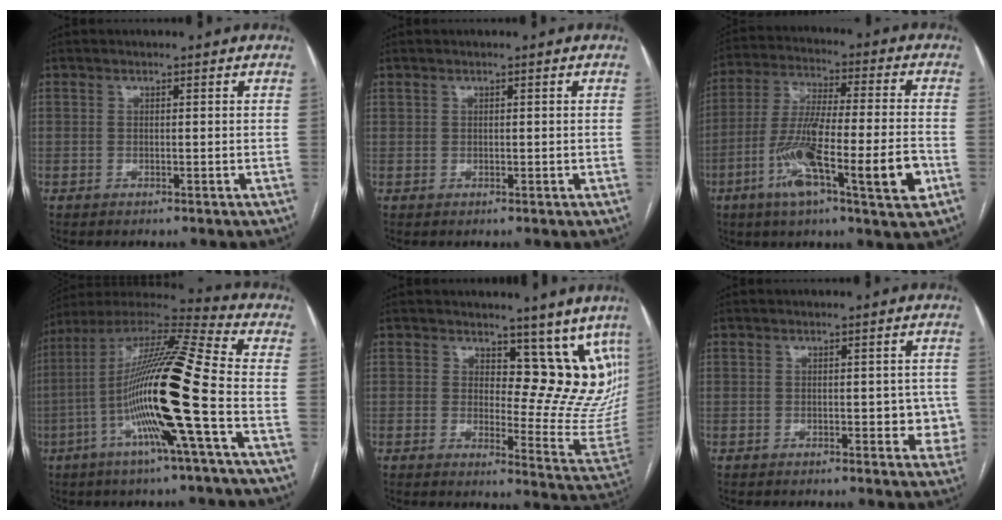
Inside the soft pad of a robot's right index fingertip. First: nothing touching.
{"total": 0.6, "force": [0.4, 0.4, 0.3], "torque": [0.000, 0.002, 0.008]}
{"total": 17.0, "force": [-6.3, 1.7, 15.7], "torque": [-0.266, -0.007, -0.106]}
{"total": 20.4, "force": [-5.0, -0.5, 19.8], "torque": [-0.385, -0.010, -0.109]}
{"total": 12.8, "force": [9.2, 5.9, 6.6], "torque": [-0.053, -0.029, 0.101]}
{"total": 3.9, "force": [-0.3, 2.3, 3.2], "torque": [-0.020, 0.016, 0.001]}